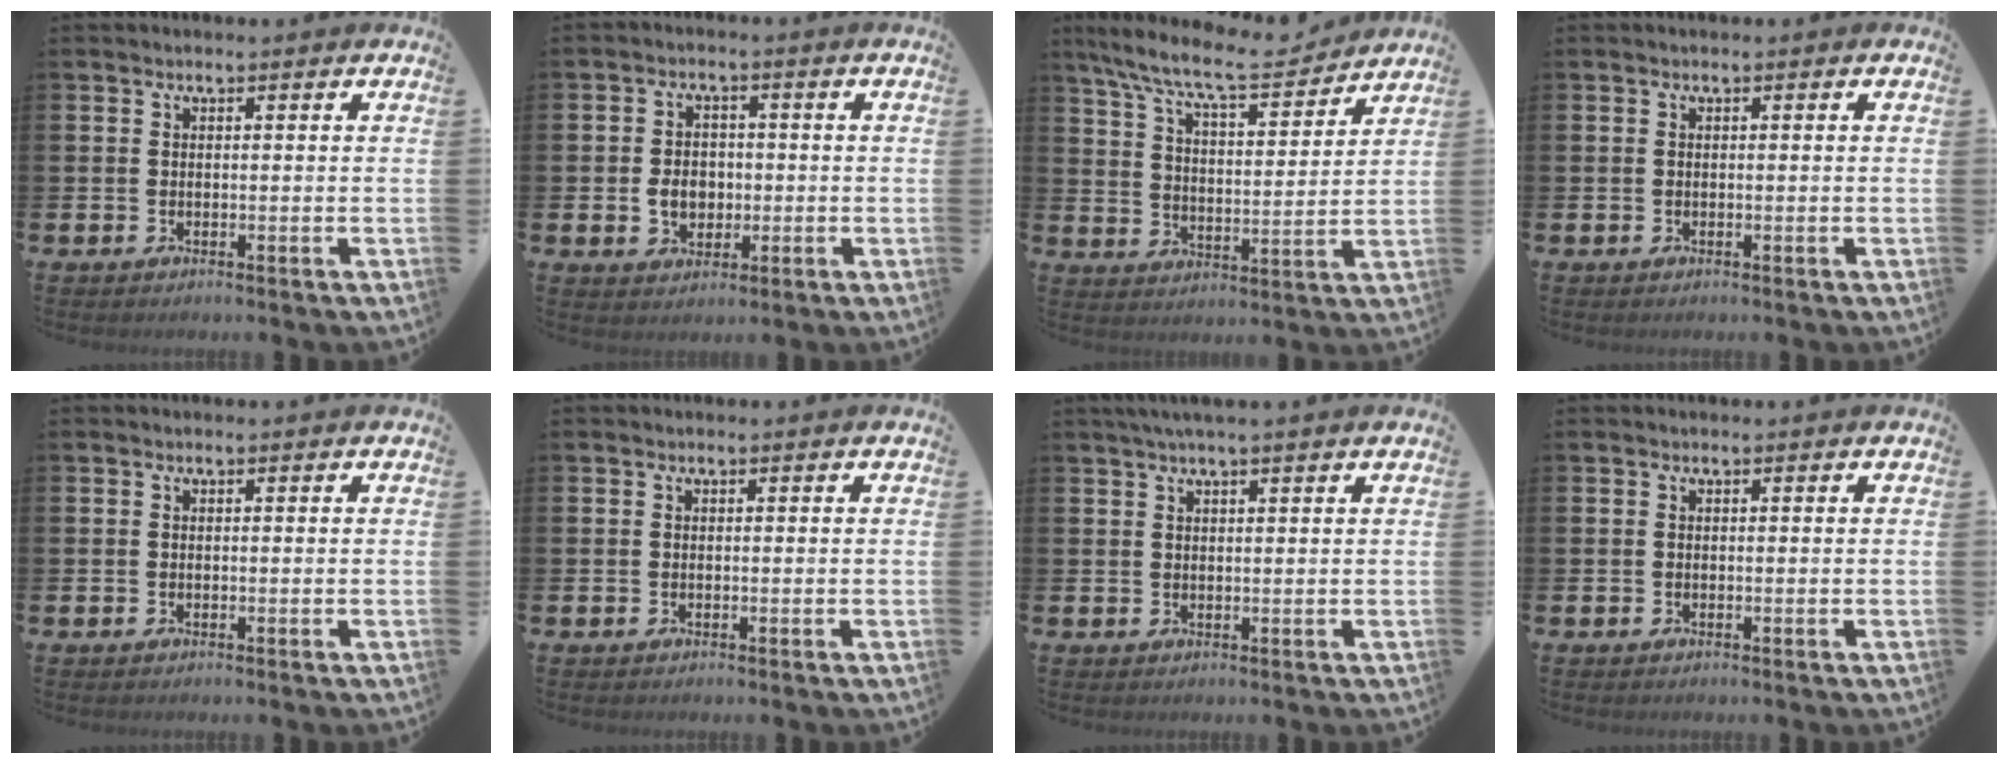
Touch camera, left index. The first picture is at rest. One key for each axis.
{"total": 4.2, "fx": -0.6, "fy": 3.4, "fz": 2.4, "tx": -0.036, "ty": 0.004, "tz": -0.018}
{"total": 10.4, "fx": 9.3, "fy": 1.7, "fz": 4.2, "tx": -0.114, "ty": -0.054, "tz": 0.163}
{"total": 0.0}
{"total": 0.0}
{"total": 0.0}
{"total": 2.3, "fx": 1.9, "fy": -0.2, "fz": 1.2, "tx": -0.031, "ty": 0.003, "tz": 0.036}
{"total": 0.0}